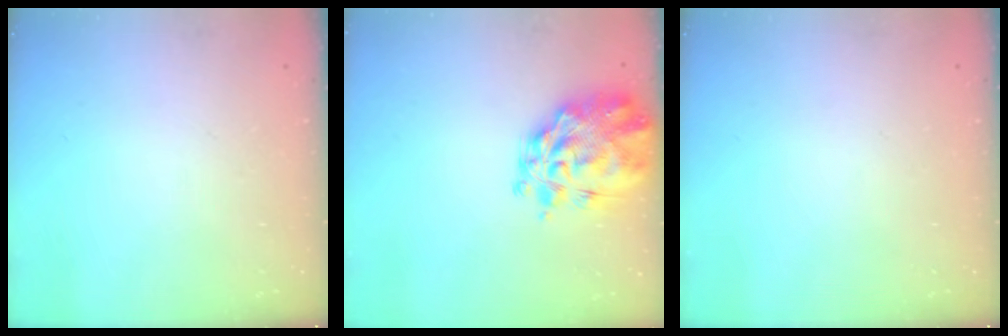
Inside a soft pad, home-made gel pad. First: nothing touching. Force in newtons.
{"total": 8.6, "press": 8.0, "slide": 3.1}
{"total": 0.0}